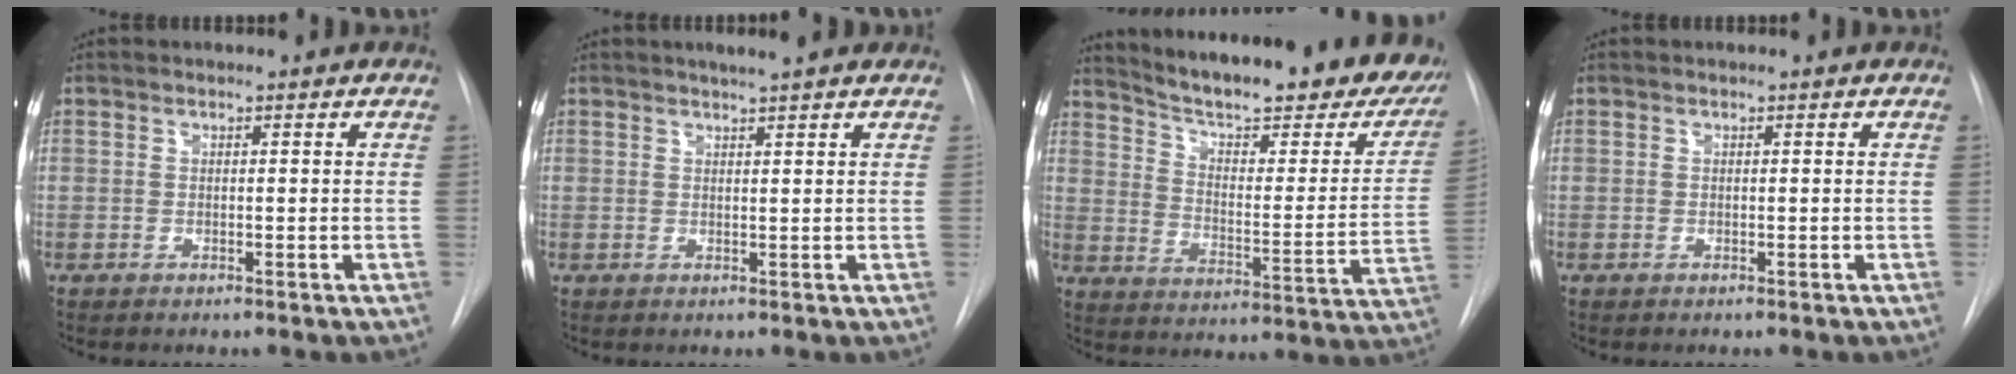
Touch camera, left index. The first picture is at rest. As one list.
[{"total": 4.0, "force": [3.3, 0.1, 2.2], "torque": [-0.034, 0.014, 0.046]}, {"total": 29.5, "force": [24.3, 6.1, 15.6], "torque": [-0.231, -0.061, 0.307]}, {"total": 0.0}]